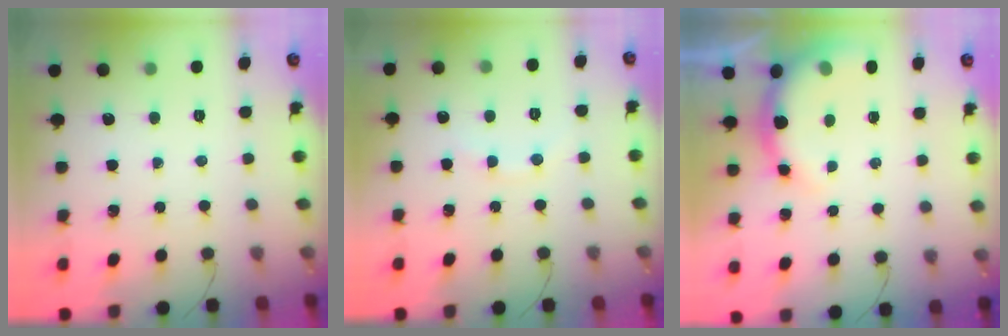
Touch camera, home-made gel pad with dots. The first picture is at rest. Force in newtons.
{"total": 6.9, "press": 6.8, "slide": 1.4}
{"total": 8.2, "press": 8.1, "slide": 1.0}